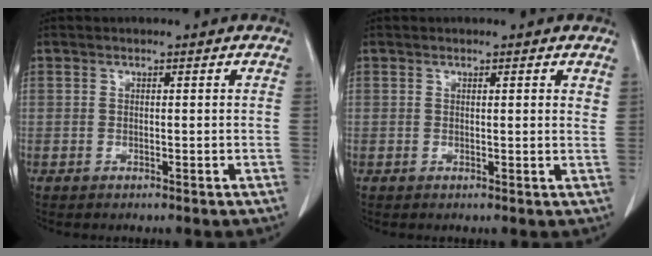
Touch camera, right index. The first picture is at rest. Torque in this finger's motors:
{"motor_torque": [-0.12, 0.08, -0.02, -0.01]}